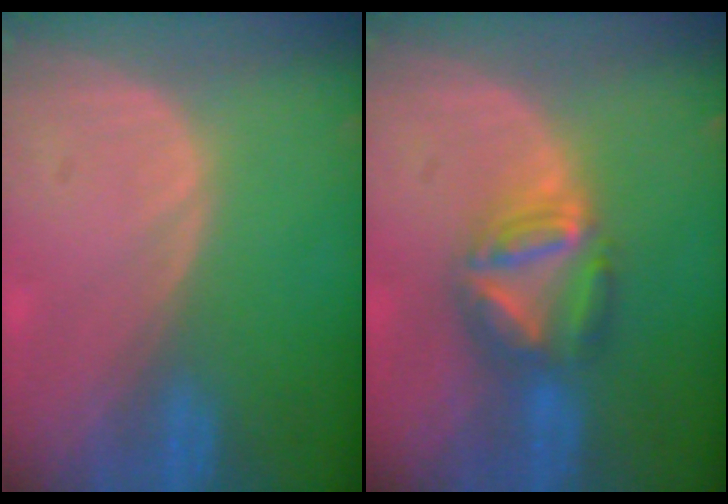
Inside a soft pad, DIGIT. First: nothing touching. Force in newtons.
{"total": 7.2, "press": 6.3, "slide": 3.5}